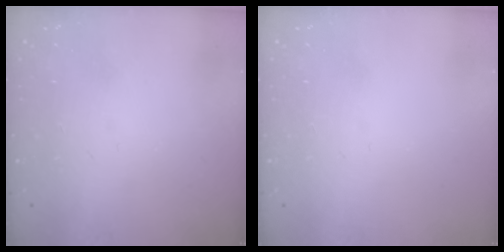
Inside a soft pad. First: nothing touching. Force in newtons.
{"total": 0.0}